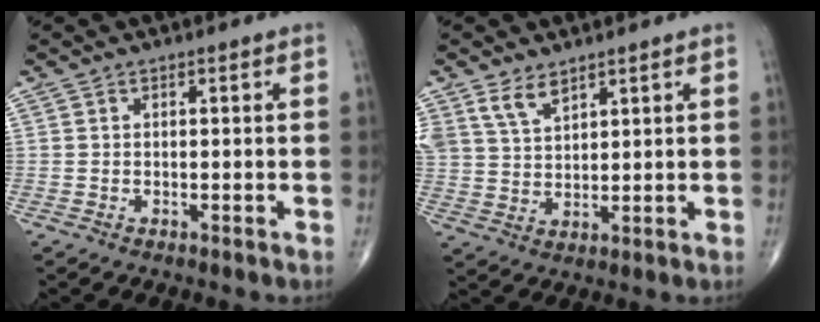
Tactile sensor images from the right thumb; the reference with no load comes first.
{"total": 5.4, "force": [3.8, 2.7, 2.6], "torque": [-0.040, -0.020, 0.083]}